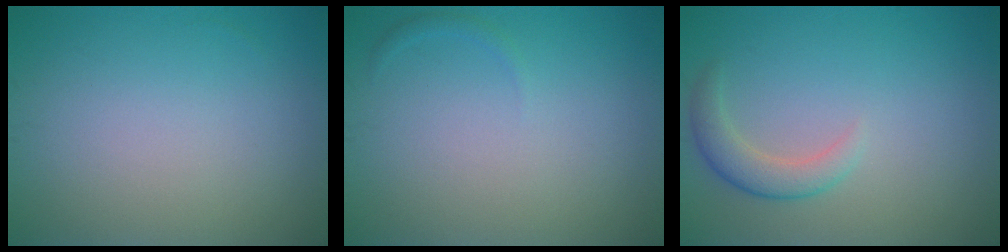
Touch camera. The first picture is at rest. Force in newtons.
{"total": 0.5, "press": 0.5, "slide": 0.1}
{"total": 2.5, "press": 2.5, "slide": 0.3}